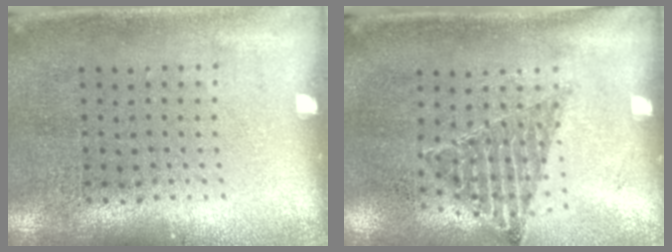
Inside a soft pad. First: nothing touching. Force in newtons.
{"total": 0.9, "press": 0.8, "slide": 0.2}